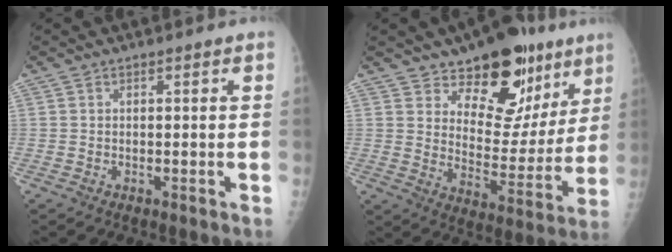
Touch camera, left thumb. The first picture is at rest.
{"total": 18.1, "force": [11.2, 10.0, 10.2], "torque": [-0.078, -0.067, 0.169]}